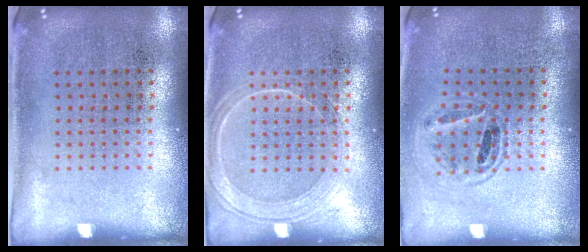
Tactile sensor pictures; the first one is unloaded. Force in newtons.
{"total": 2.2, "press": 2.1, "slide": 0.4}
{"total": 0.9, "press": 0.9, "slide": 0.1}